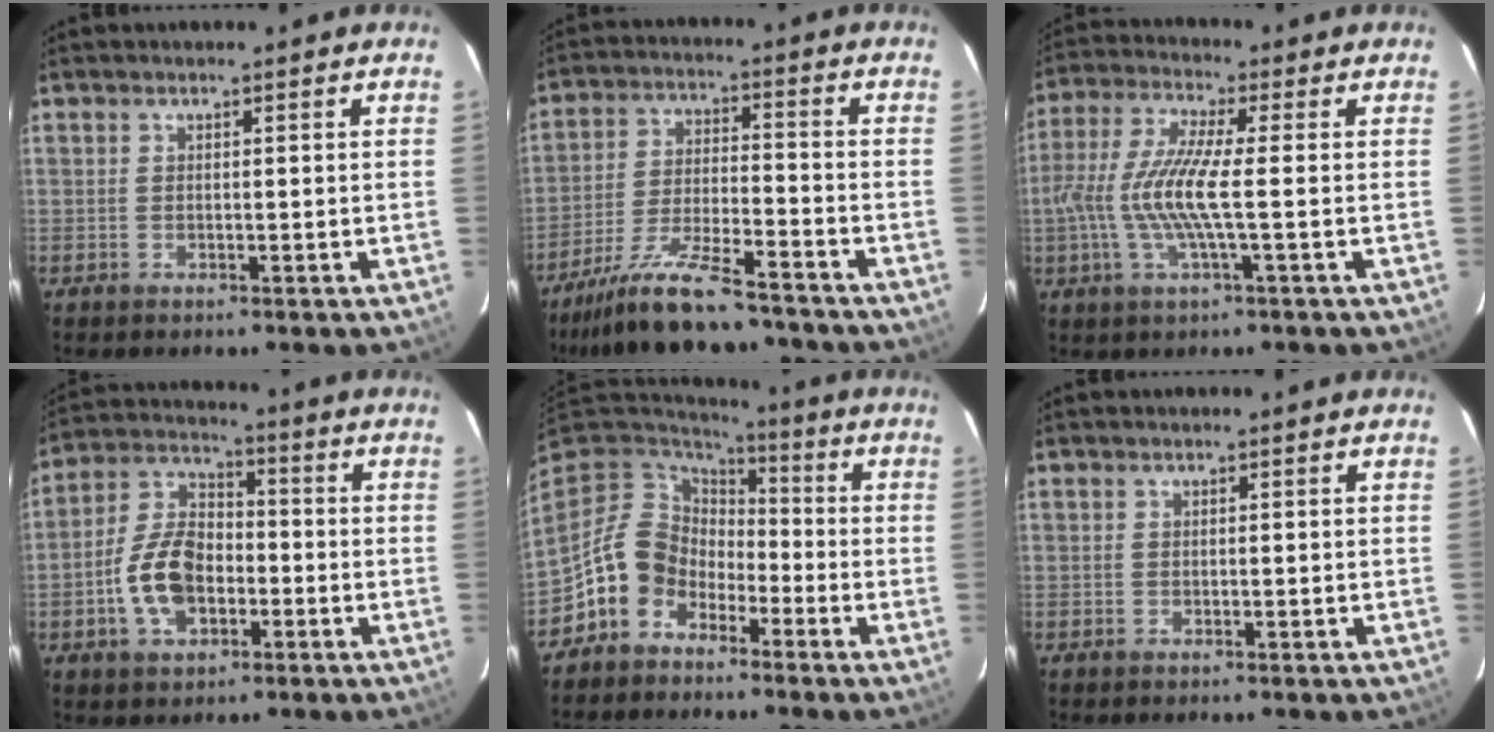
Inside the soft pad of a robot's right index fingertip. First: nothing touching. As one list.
[{"total": 15.4, "force": [-13.0, 2.7, 7.9], "torque": [-0.170, -0.024, -0.222]}, {"total": 10.3, "force": [-1.6, 0.7, 10.2], "torque": [-0.217, -0.002, -0.032]}, {"total": 11.3, "force": [-3.4, 7.0, 8.2], "torque": [-0.170, 0.021, -0.058]}, {"total": 11.3, "force": [-6.6, 8.6, 3.0], "torque": [-0.081, 0.030, -0.128]}, {"total": 0.0}]